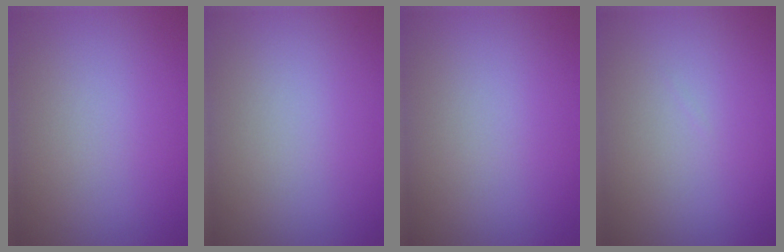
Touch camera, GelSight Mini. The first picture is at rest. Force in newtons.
{"total": 0.0}
{"total": 0.0}
{"total": 0.0}